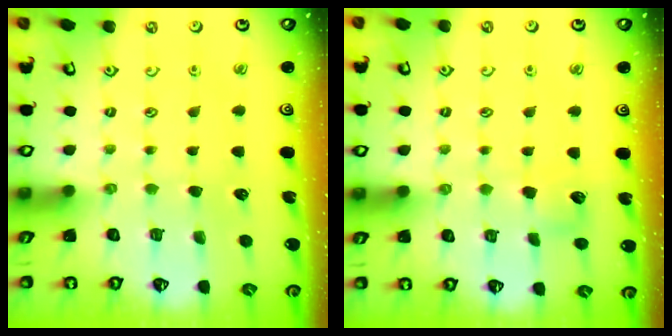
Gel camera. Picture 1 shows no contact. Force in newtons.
{"total": 5.1, "press": 5.1, "slide": 0.6}